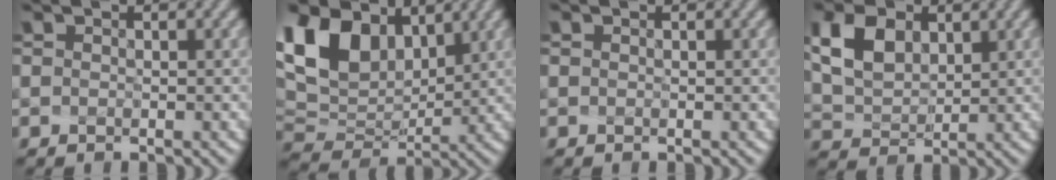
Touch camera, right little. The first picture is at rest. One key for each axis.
{"total": 9.7, "fx": 4.4, "fy": 6.0, "fz": 6.2, "tx": -0.147, "ty": 0.015, "tz": 0.088}
{"total": 0.0}
{"total": 4.2, "fx": 1.9, "fy": 2.9, "fz": 2.4, "tx": -0.065, "ty": -0.001, "tz": 0.047}